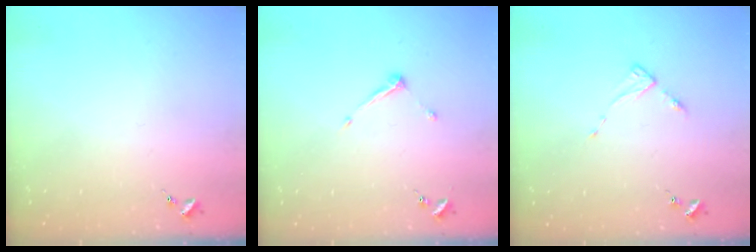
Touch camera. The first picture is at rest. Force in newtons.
{"total": 6.7, "press": 6.7, "slide": 0.3}
{"total": 3.7, "press": 3.6, "slide": 0.4}